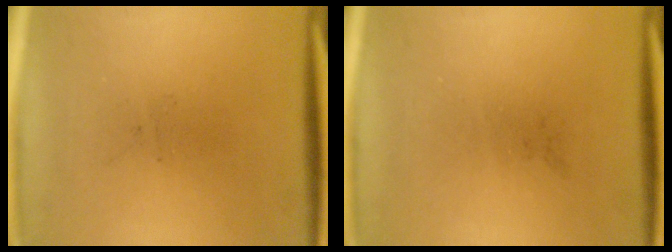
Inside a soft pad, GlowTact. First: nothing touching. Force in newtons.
{"total": 0.0}